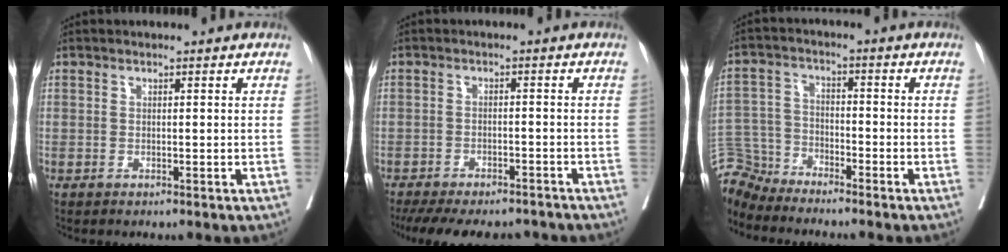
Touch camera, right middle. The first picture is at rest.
{"total": 16.2, "force": [-14.1, 4.6, 6.5], "torque": [-0.149, -0.014, -0.189]}
{"total": 6.2, "force": [-5.9, 0.9, -1.8], "torque": [0.030, 0.015, -0.120]}